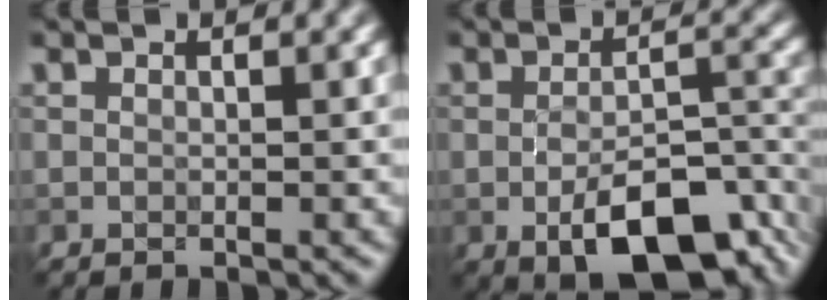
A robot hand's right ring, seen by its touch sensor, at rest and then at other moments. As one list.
[{"total": 8.9, "force": [-4.2, 3.9, 6.9], "torque": [-0.109, -0.004, -0.052]}]